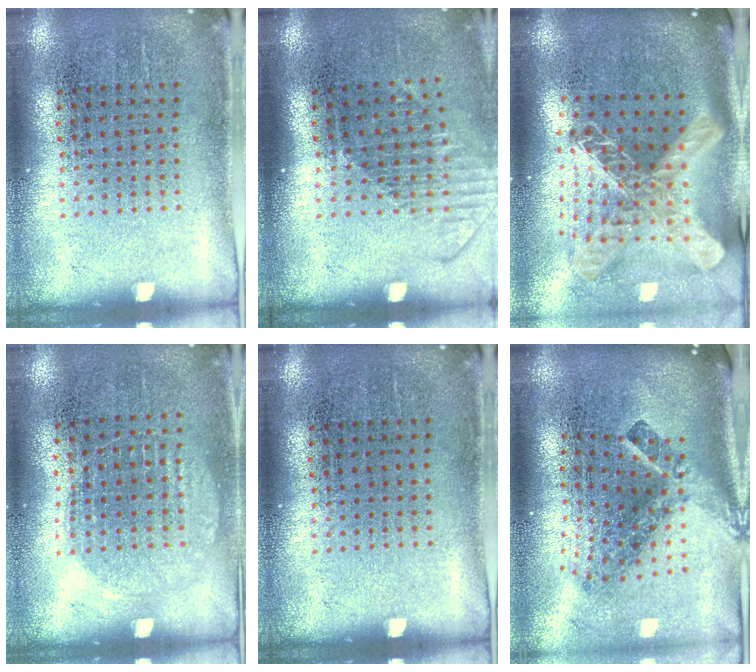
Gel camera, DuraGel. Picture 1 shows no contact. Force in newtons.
{"total": 1.6, "press": 1.2, "slide": 1.0}
{"total": 3.0, "press": 2.1, "slide": 2.2}
{"total": 1.0, "press": 0.9, "slide": 0.3}
{"total": 0.0}
{"total": 2.8, "press": 1.7, "slide": 2.2}